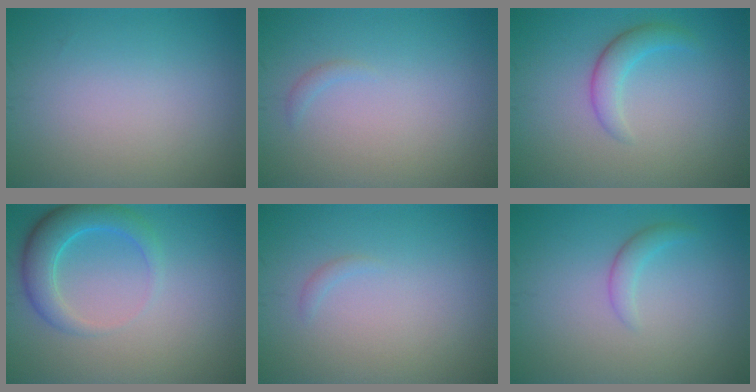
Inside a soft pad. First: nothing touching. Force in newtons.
{"total": 0.6, "press": 0.6, "slide": 0.1}
{"total": 2.4, "press": 2.4, "slide": 0.2}
{"total": 4.2, "press": 4.2, "slide": 0.3}
{"total": 0.5, "press": 0.5, "slide": 0.1}
{"total": 1.5, "press": 1.5, "slide": 0.1}